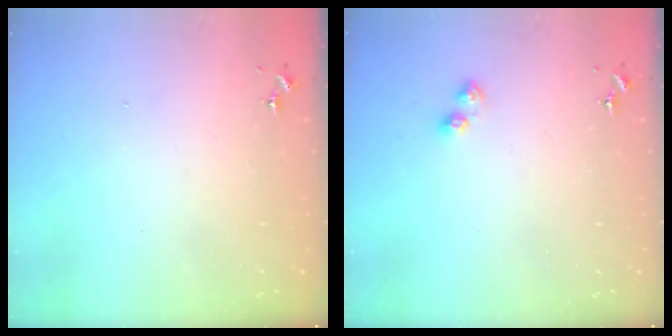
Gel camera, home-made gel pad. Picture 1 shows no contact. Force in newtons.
{"total": 4.2, "press": 4.2, "slide": 0.4}